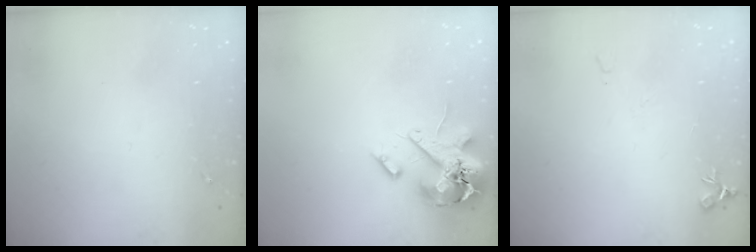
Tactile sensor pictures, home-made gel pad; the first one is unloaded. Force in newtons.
{"total": 16.0, "press": 15.8, "slide": 2.6}
{"total": 6.9, "press": 6.9, "slide": 0.7}